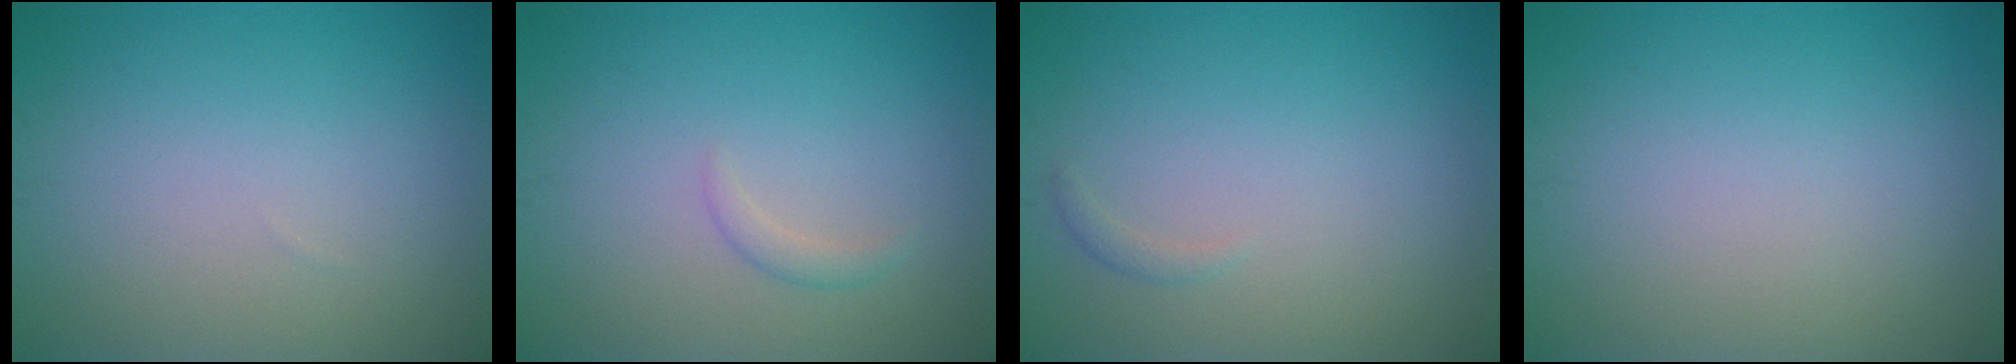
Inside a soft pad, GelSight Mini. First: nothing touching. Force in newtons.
{"total": 1.0, "press": 1.0, "slide": 0.1}
{"total": 0.6, "press": 0.6, "slide": 0.0}
{"total": 0.0}